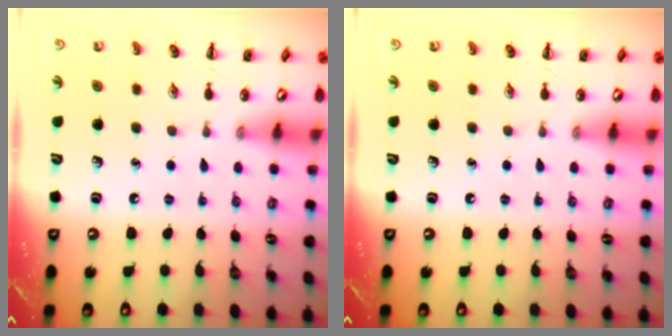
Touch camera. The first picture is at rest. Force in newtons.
{"total": 0.0}